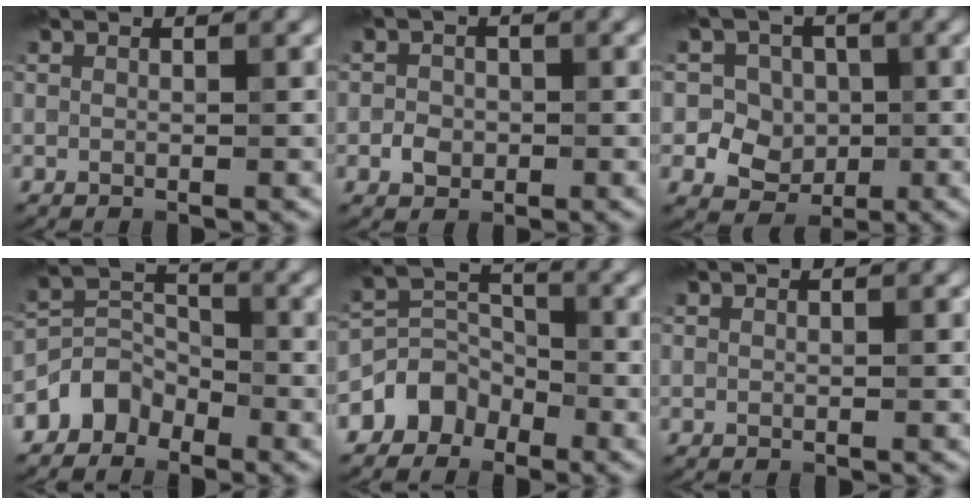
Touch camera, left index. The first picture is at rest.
{"total": 1.7, "force": [-0.5, 1.4, 0.7], "torque": [-0.006, 0.000, -0.013]}
{"total": 5.3, "force": [0.0, 4.9, 2.2], "torque": [-0.012, 0.021, -0.017]}
{"total": 3.4, "force": [-2.5, 2.2, 0.7], "torque": [-0.004, 0.009, -0.056]}
{"total": 3.7, "force": [-2.5, 2.6, 0.8], "torque": [-0.006, 0.008, -0.051]}
{"total": 0.0}